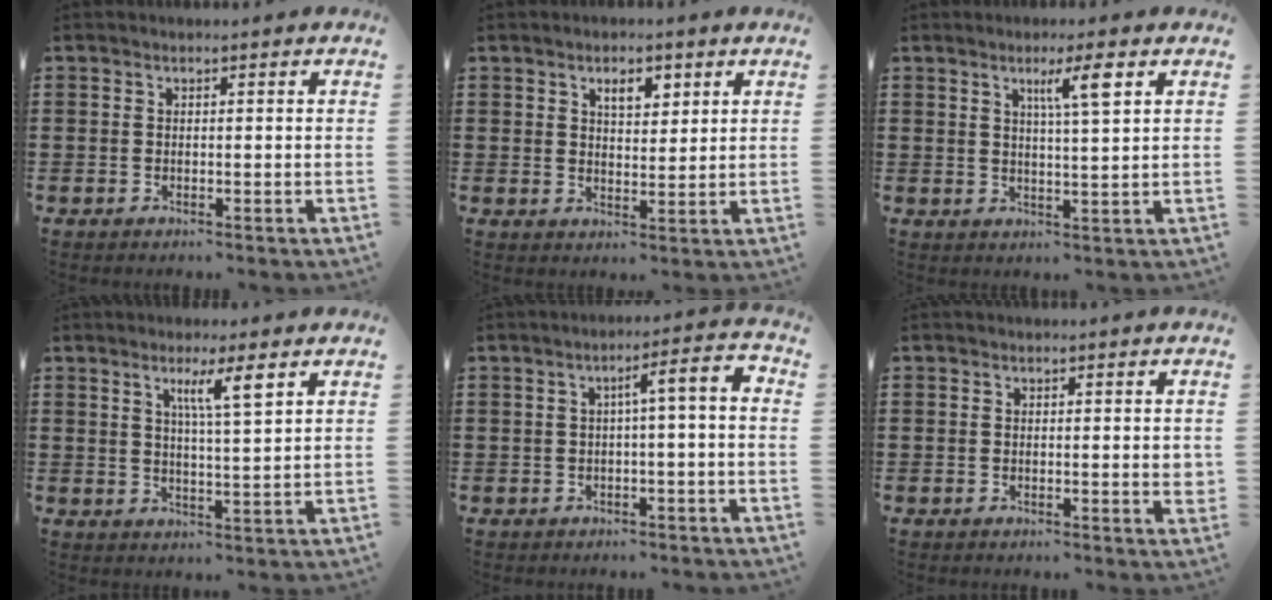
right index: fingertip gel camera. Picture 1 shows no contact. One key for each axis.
{"total": 3.9, "fx": 2.2, "fy": 1.8, "fz": 2.6, "tx": -0.033, "ty": -0.002, "tz": 0.034}
{"total": 5.1, "fx": 2.5, "fy": 0.3, "fz": 4.5, "tx": -0.078, "ty": -0.002, "tz": 0.034}
{"total": 4.9, "fx": 2.5, "fy": 0.3, "fz": 4.2, "tx": -0.082, "ty": -0.001, "tz": 0.039}
{"total": 4.3, "fx": -0.6, "fy": 0.3, "fz": 4.3, "tx": -0.082, "ty": 0.005, "tz": -0.018}
{"total": 1.3, "fx": 0.2, "fy": 0.3, "fz": 1.2, "tx": -0.025, "ty": 0.002, "tz": 0.003}